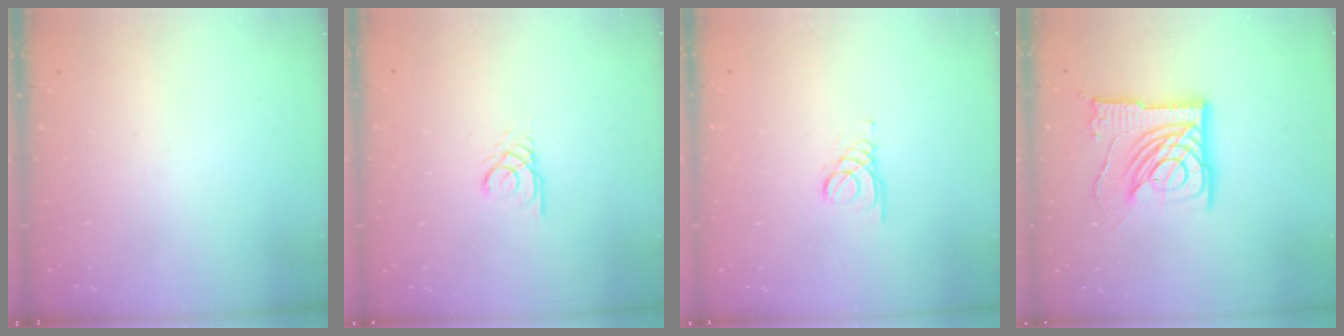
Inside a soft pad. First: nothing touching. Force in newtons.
{"total": 2.4, "press": 2.4, "slide": 0.4}
{"total": 1.5, "press": 1.5, "slide": 0.1}
{"total": 15.1, "press": 15.0, "slide": 1.6}